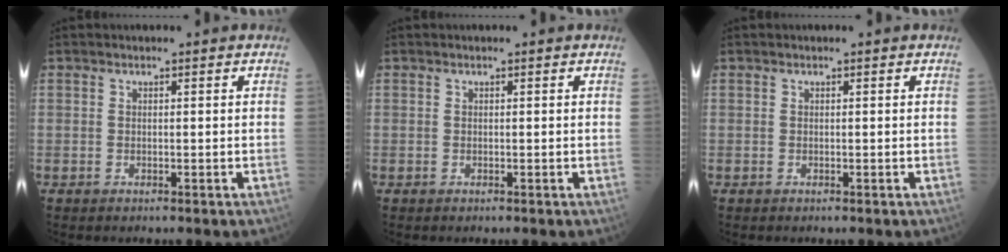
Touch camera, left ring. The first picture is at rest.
{"total": 0.0}
{"total": 0.0}